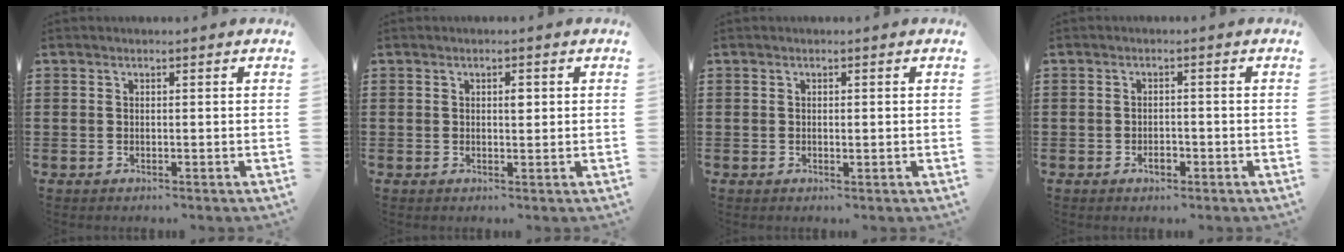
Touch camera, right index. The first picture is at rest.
{"total": 1.9, "force": [0.4, 0.8, 1.7], "torque": [-0.027, 0.003, 0.003]}
{"total": 0.5, "force": [0.0, 0.2, 0.5], "torque": [-0.010, 0.000, 0.001]}
{"total": 1.9, "force": [-1.0, 1.0, 1.3], "torque": [-0.027, 0.003, -0.021]}